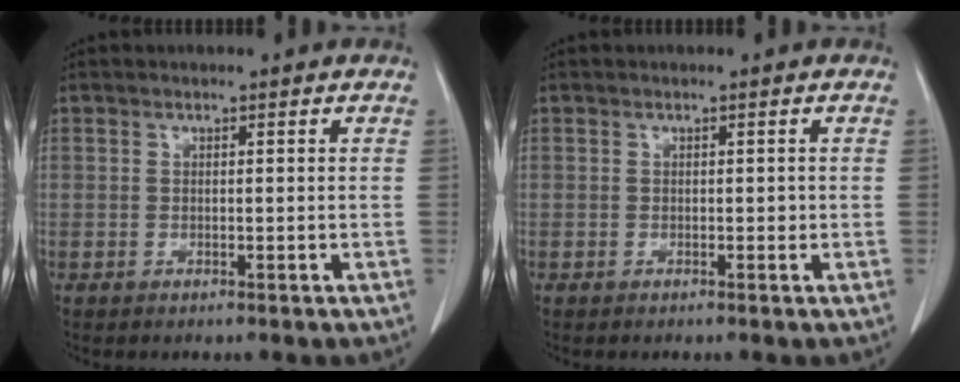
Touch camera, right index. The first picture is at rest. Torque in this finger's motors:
{"motor_torque": [0.11, 0.03, -0.01, 0.01]}